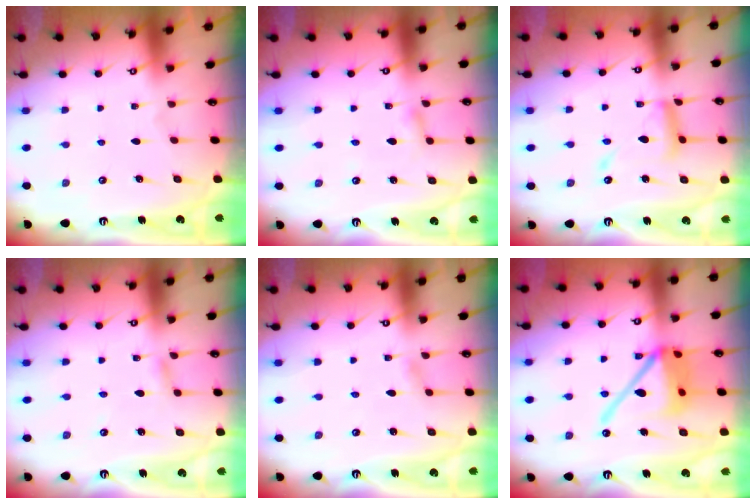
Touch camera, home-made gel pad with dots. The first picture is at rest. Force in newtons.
{"total": 2.7, "press": 2.7, "slide": 0.2}
{"total": 12.6, "press": 12.5, "slide": 1.1}
{"total": 2.1, "press": 2.1, "slide": 0.2}
{"total": 1.8, "press": 1.8, "slide": 0.2}
{"total": 16.2, "press": 16.0, "slide": 2.3}